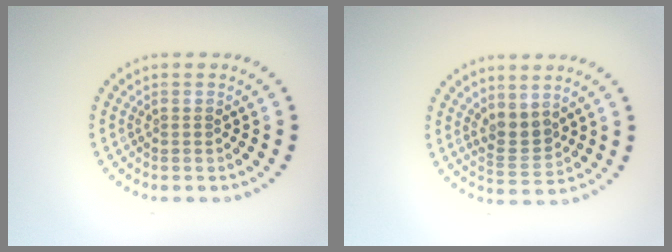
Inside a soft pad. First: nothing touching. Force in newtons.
{"total": 2.5, "press": 2.2, "slide": 1.1}